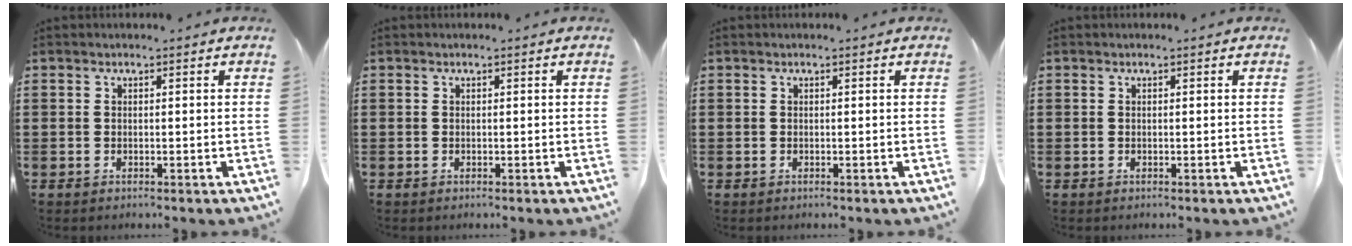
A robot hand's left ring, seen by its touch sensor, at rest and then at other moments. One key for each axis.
{"total": 0.0}
{"total": 0.0}
{"total": 0.0}